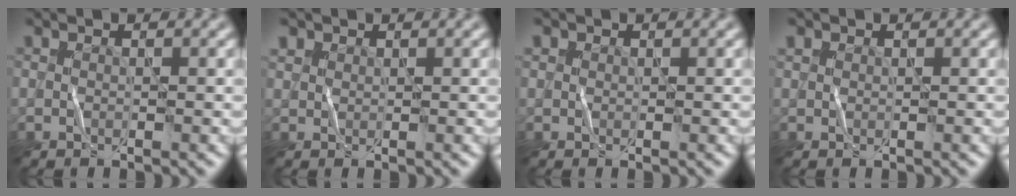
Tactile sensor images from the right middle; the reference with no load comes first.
{"total": 1.4, "force": [1.1, 0.8, 0.2], "torque": [0.001, 0.002, 0.009]}
{"total": 0.6, "force": [0.4, 0.5, 0.1], "torque": [0.002, -0.001, -0.001]}
{"total": 0.9, "force": [0.6, 0.6, 0.3], "torque": [0.000, 0.003, 0.000]}